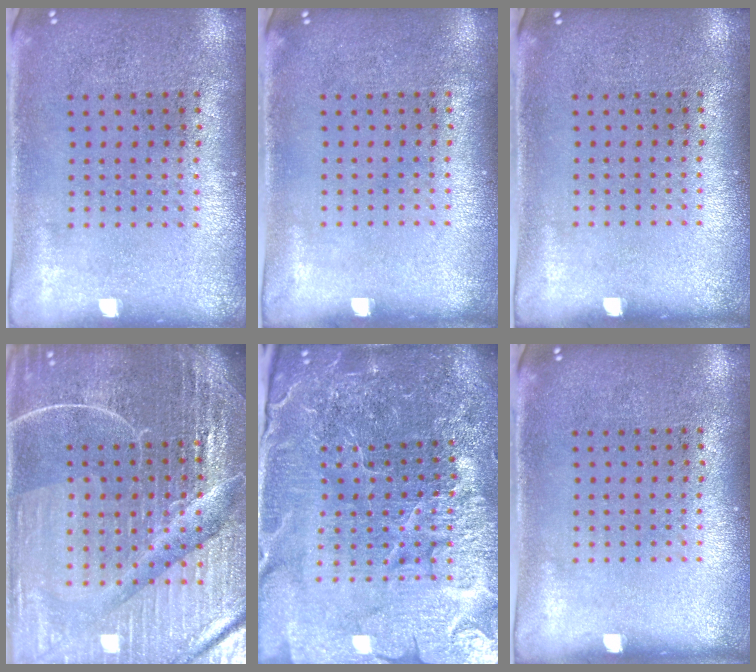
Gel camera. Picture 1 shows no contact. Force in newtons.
{"total": 0.0}
{"total": 0.0}
{"total": 6.9, "press": 6.1, "slide": 3.3}
{"total": 6.2, "press": 5.5, "slide": 2.9}
{"total": 0.0}